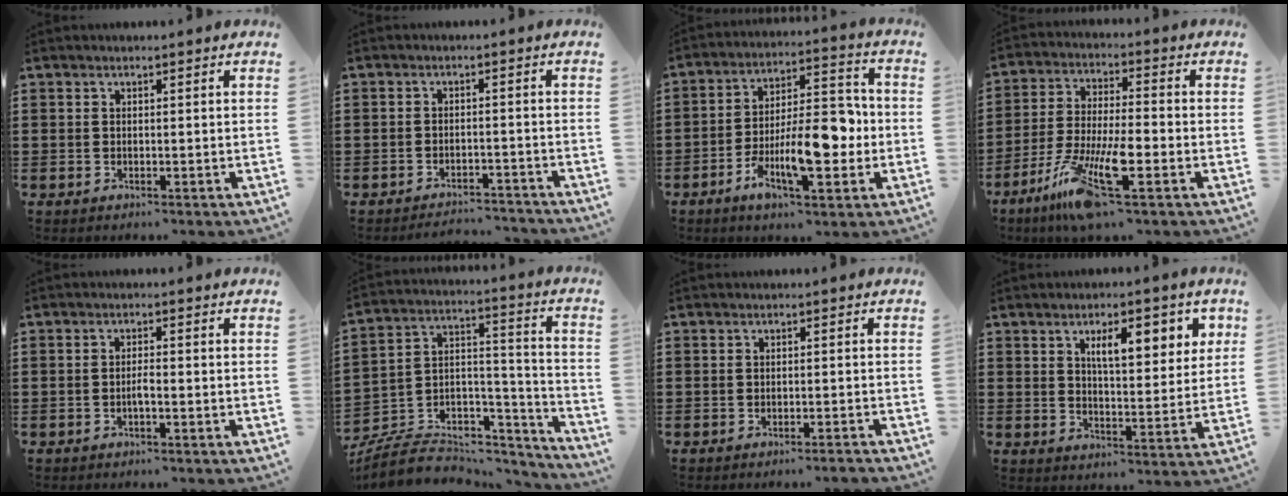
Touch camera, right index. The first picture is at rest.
{"total": 3.0, "force": [-3.0, 0.3, -0.2], "torque": [-0.003, 0.002, -0.065]}
{"total": 12.5, "force": [-3.7, 5.1, 10.8], "torque": [-0.177, 0.005, -0.065]}
{"total": 12.0, "force": [-6.1, 2.5, 10.0], "torque": [-0.228, -0.013, -0.119]}
{"total": 1.5, "force": [-0.6, 0.1, 1.3], "torque": [-0.027, -0.003, -0.011]}
{"total": 6.4, "force": [-5.0, 3.4, 2.0], "torque": [-0.050, -0.004, -0.096]}
{"total": 1.1, "force": [-1.0, -0.2, 0.4], "torque": [-0.007, 0.000, -0.020]}
{"total": 7.5, "force": [3.3, 2.7, 6.2], "torque": [-0.097, -0.002, 0.048]}